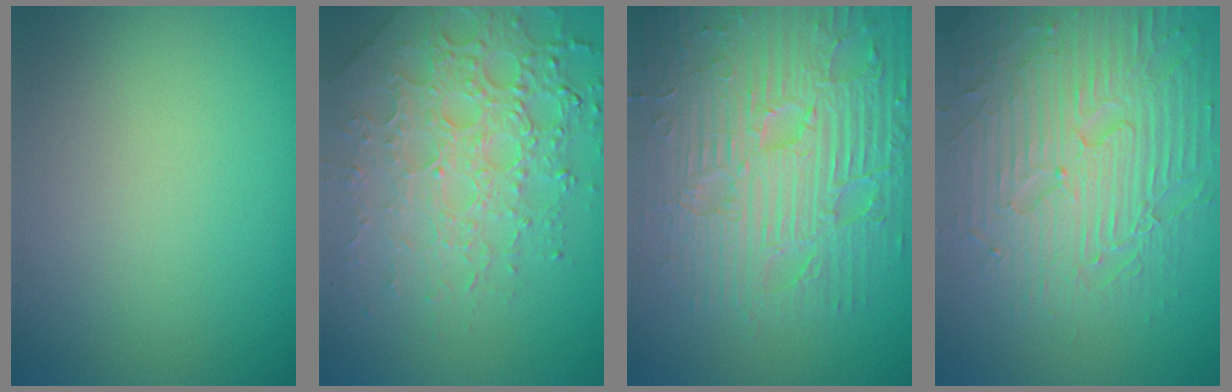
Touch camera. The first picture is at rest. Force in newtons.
{"total": 8.0, "press": 5.5, "slide": 5.7}
{"total": 10.8, "press": 7.2, "slide": 8.1}
{"total": 8.4, "press": 6.1, "slide": 5.8}